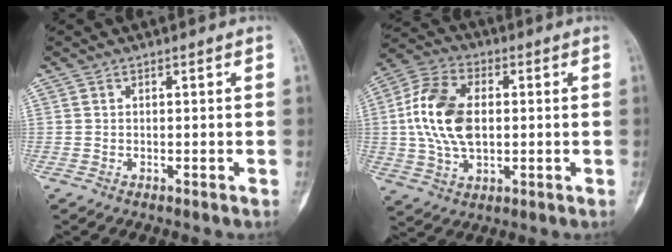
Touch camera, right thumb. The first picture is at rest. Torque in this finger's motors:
{"motor_torque": [1.61, 1.29, 0.98, -1.34, 0.47]}